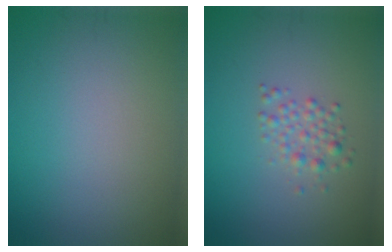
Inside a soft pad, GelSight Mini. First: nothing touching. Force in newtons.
{"total": 1.7, "press": 1.7, "slide": 0.0}